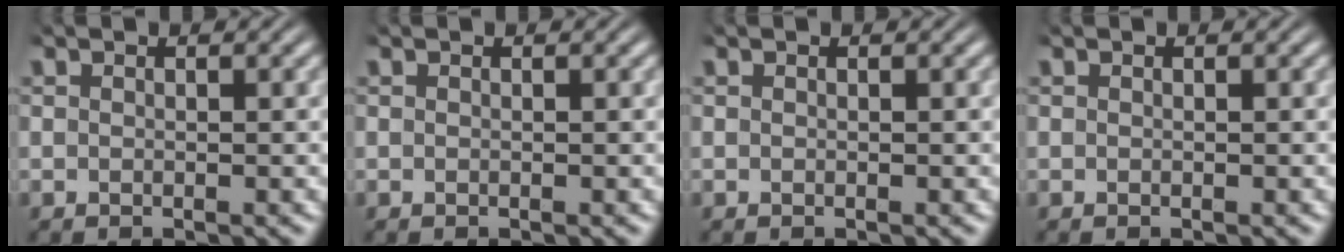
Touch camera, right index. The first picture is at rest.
{"total": 0.0}
{"total": 0.0}
{"total": 0.0}